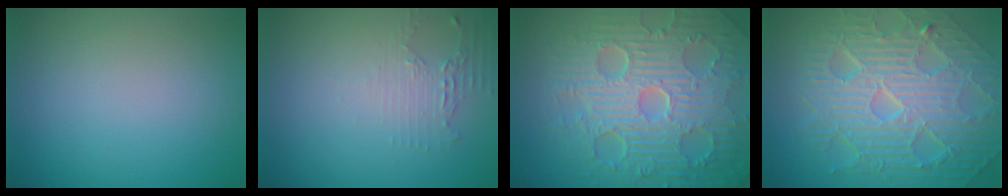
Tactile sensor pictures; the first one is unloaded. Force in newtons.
{"total": 2.2, "press": 1.6, "slide": 1.5}
{"total": 10.8, "press": 7.1, "slide": 8.1}
{"total": 11.1, "press": 7.2, "slide": 8.5}